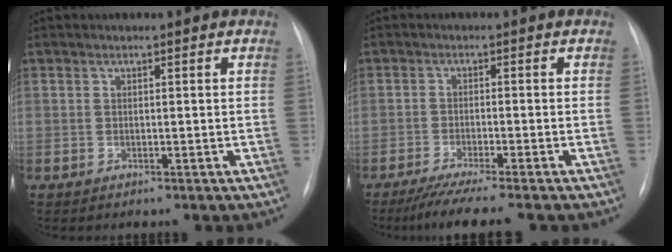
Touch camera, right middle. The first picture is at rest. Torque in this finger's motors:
{"motor_torque": [0.11, -0.10, 0.09, 0.03]}